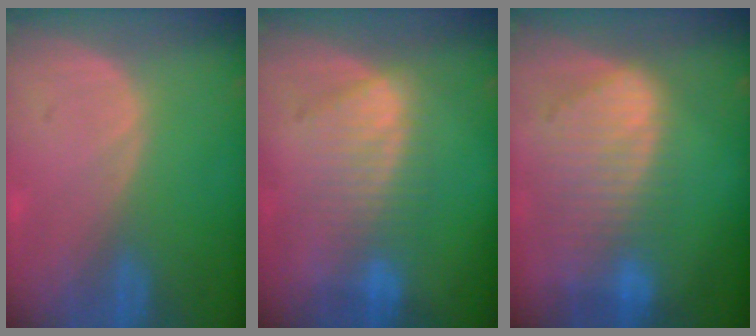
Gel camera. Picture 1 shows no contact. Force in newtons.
{"total": 7.4, "press": 7.3, "slide": 1.3}
{"total": 10.3, "press": 8.7, "slide": 5.6}